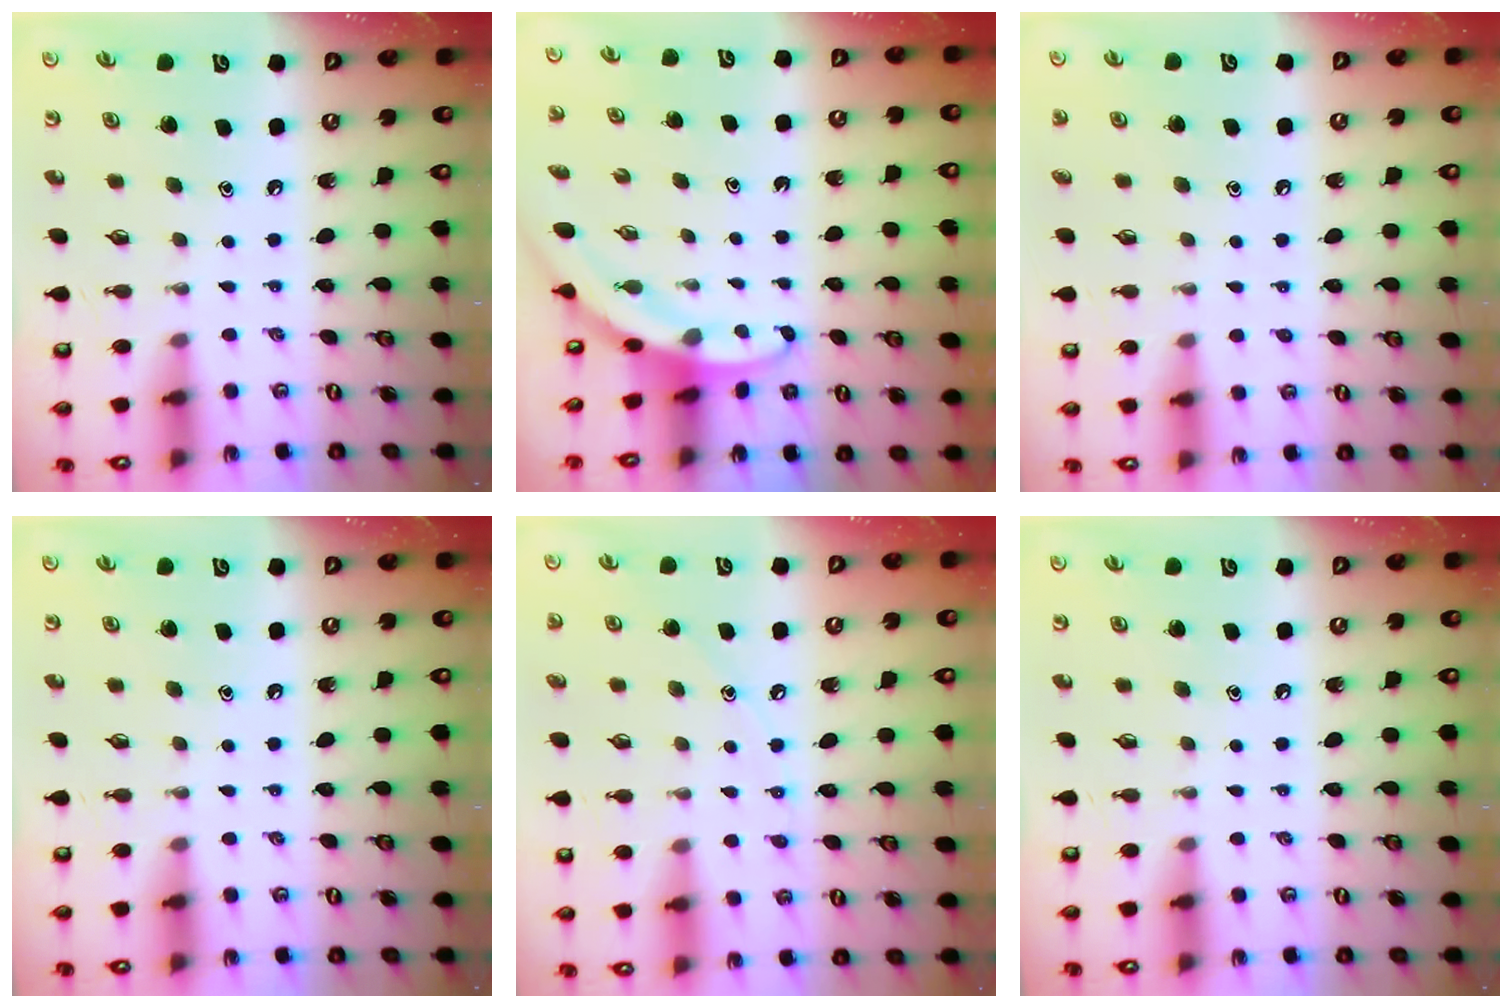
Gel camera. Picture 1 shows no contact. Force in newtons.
{"total": 2.9, "press": 2.9, "slide": 0.1}
{"total": 3.3, "press": 3.3, "slide": 0.4}
{"total": 0.0}
{"total": 6.3, "press": 6.2, "slide": 0.7}
{"total": 0.0}